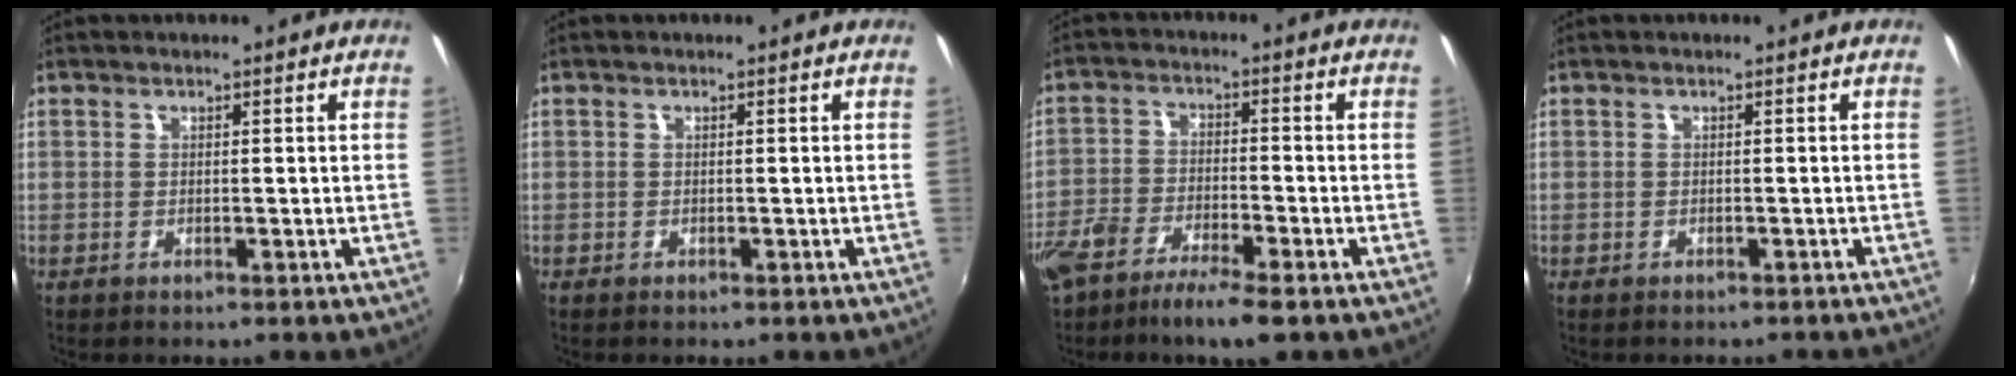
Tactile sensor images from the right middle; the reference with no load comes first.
{"total": 0.0}
{"total": 9.1, "force": [-6.3, 2.1, 6.2], "torque": [-0.148, -0.015, -0.124]}
{"total": 1.9, "force": [-1.7, 0.5, 0.7], "torque": [-0.014, -0.011, -0.018]}